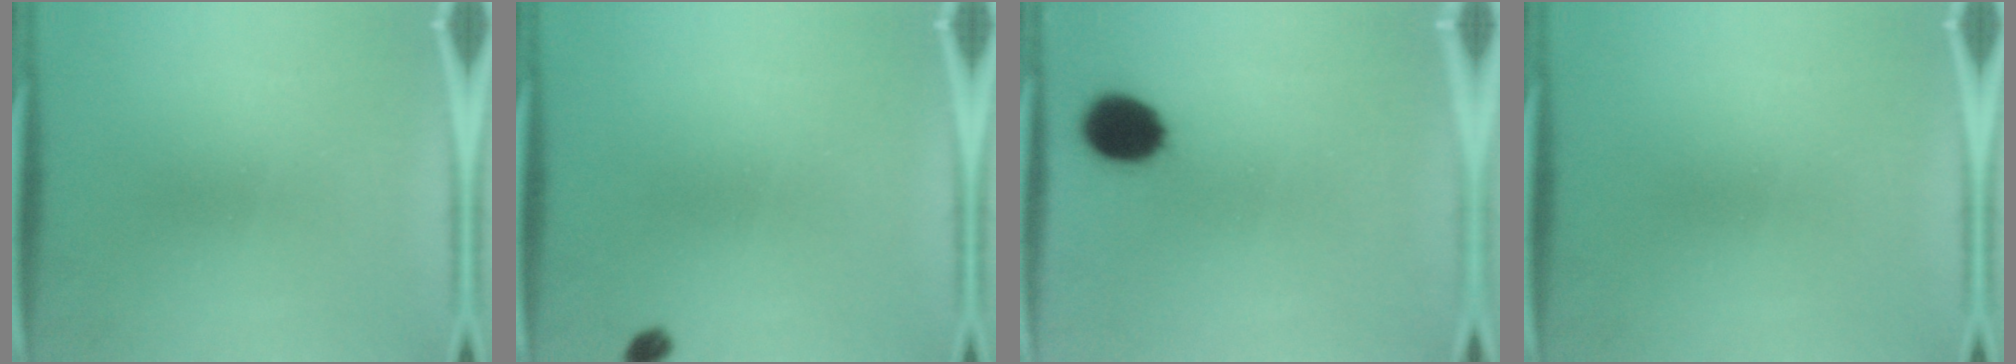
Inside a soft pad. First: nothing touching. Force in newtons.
{"total": 1.5}
{"total": 9.5}
{"total": 0.0}